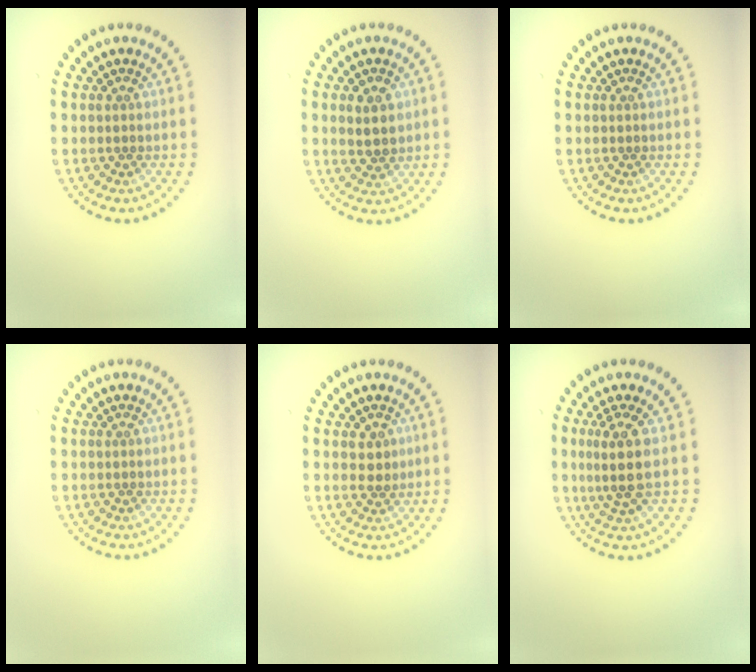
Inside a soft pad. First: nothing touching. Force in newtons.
{"total": 2.6, "press": 2.6, "slide": 0.3}
{"total": 0.0}
{"total": 0.0}
{"total": 1.8, "press": 1.7, "slide": 0.5}
{"total": 3.0, "press": 2.3, "slide": 1.8}